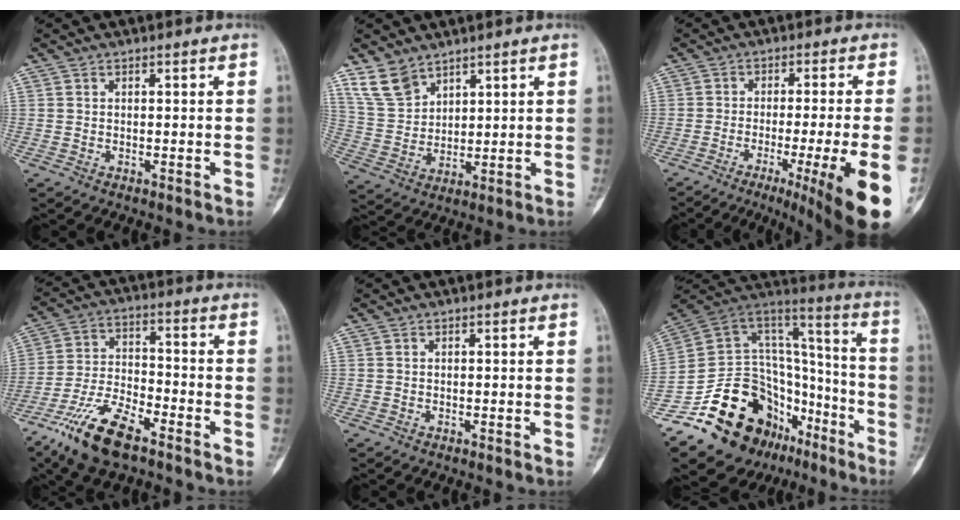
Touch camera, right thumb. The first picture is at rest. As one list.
[{"total": 7.2, "force": [5.5, 4.1, 2.4], "torque": [-0.039, -0.025, 0.124]}, {"total": 16.8, "force": [-7.2, 0.6, 15.1], "torque": [-0.172, -0.009, -0.103]}, {"total": 13.7, "force": [-9.0, 4.8, 9.3], "torque": [-0.185, 0.038, -0.173]}, {"total": 0.0}, {"total": 29.6, "force": [-15.8, 19.1, 16.2], "torque": [-0.257, 0.120, -0.248]}]